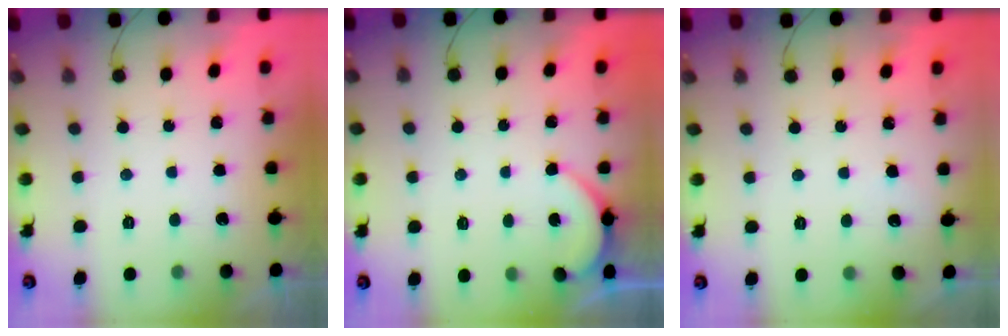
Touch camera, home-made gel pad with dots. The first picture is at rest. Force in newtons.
{"total": 2.8, "press": 2.8, "slide": 0.3}
{"total": 1.7, "press": 1.7, "slide": 0.3}